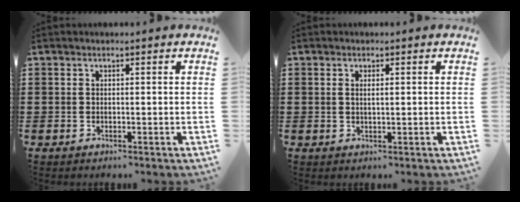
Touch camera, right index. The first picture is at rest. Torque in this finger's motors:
{"motor_torque": [-0.62, 0.50, -0.01, 0.00]}